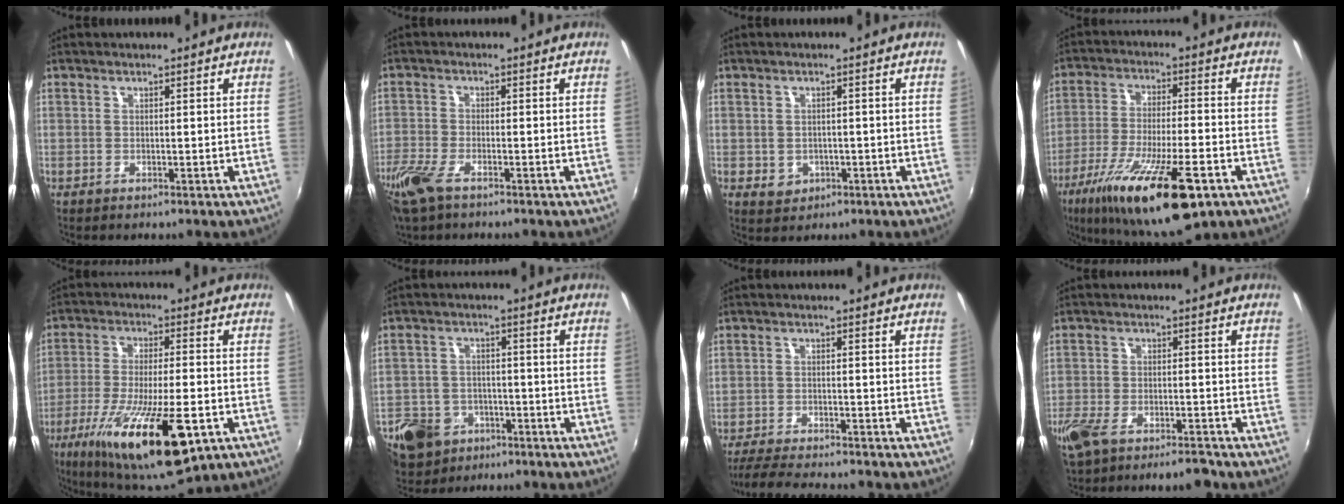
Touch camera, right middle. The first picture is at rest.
{"total": 8.0, "force": [-5.3, 2.9, 5.2], "torque": [-0.136, -0.023, -0.109]}
{"total": 3.3, "force": [-0.7, 2.9, 1.3], "torque": [-0.027, 0.000, -0.002]}
{"total": 21.0, "force": [-11.8, 4.9, 16.7], "torque": [-0.311, -0.060, -0.197]}
{"total": 22.7, "force": [-10.9, 6.1, 18.9], "torque": [-0.352, -0.068, -0.175]}
{"total": 16.1, "force": [-8.6, 11.8, 6.7], "torque": [-0.194, -0.002, -0.132]}
{"total": 9.0, "force": [-8.3, 0.5, 3.6], "torque": [-0.091, -0.019, -0.136]}
{"total": 9.7, "force": [-7.4, 3.4, 5.3], "torque": [-0.132, -0.021, -0.131]}